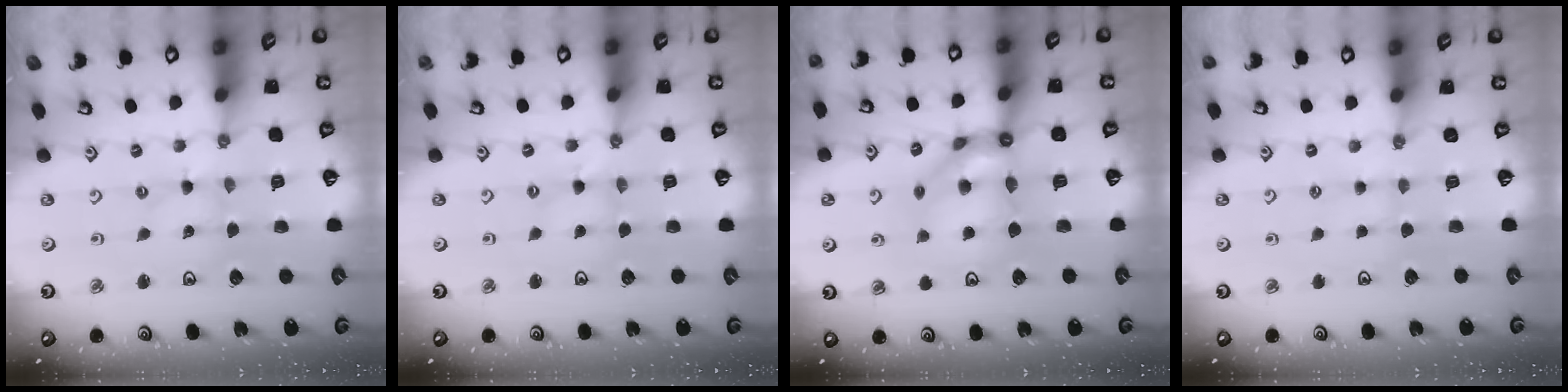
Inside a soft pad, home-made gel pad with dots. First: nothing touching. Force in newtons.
{"total": 0.8, "press": 0.7, "slide": 0.2}
{"total": 10.6, "press": 10.5, "slide": 0.9}
{"total": 1.5, "press": 1.5, "slide": 0.3}